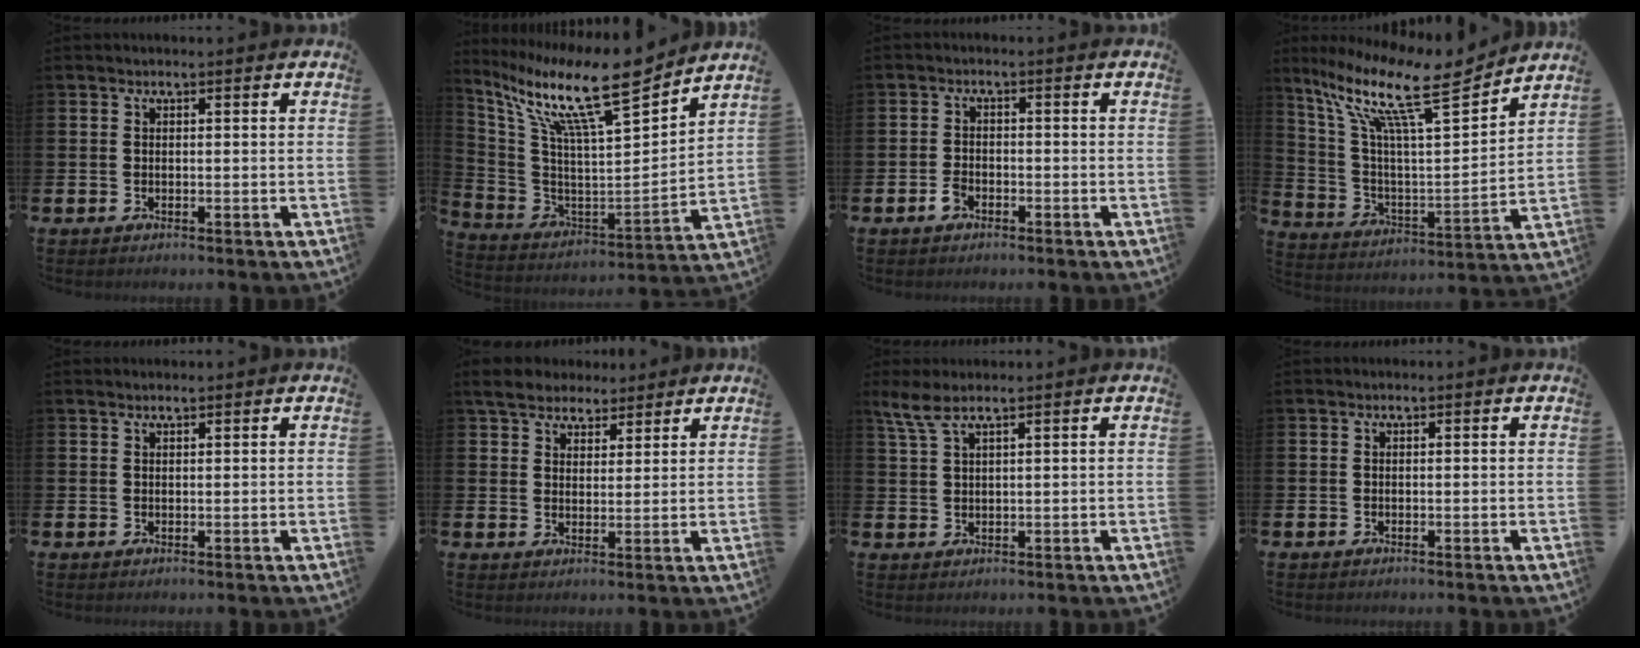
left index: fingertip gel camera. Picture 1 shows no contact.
{"total": 14.2, "force": [11.1, 1.6, 8.7], "torque": [-0.189, -0.078, 0.183]}
{"total": 1.9, "force": [-1.2, 1.1, 0.9], "torque": [-0.023, 0.006, -0.024]}
{"total": 14.1, "force": [10.0, 3.5, 9.4], "torque": [-0.203, -0.057, 0.162]}
{"total": 1.0, "force": [0.9, 0.1, 0.2], "torque": [0.000, 0.000, 0.016]}
{"total": 5.1, "force": [4.6, 2.1, 0.9], "torque": [-0.025, -0.013, 0.082]}
{"total": 3.5, "force": [2.5, 0.7, 2.4], "torque": [-0.055, 0.000, 0.047]}
{"total": 0.0}